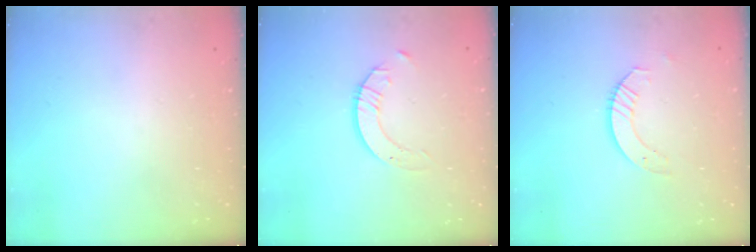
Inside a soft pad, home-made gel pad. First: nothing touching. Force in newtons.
{"total": 2.0, "press": 2.0, "slide": 0.2}
{"total": 3.8, "press": 3.8, "slide": 0.1}